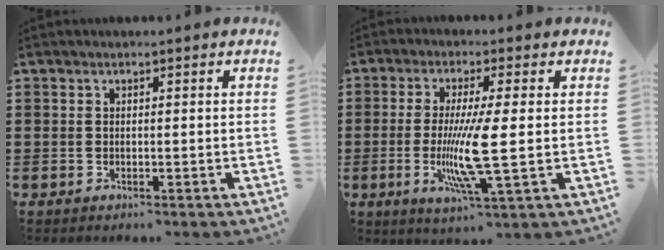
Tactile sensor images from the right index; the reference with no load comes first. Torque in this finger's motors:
{"motor_torque": [2.14, 0.00, 1.01, 0.21]}